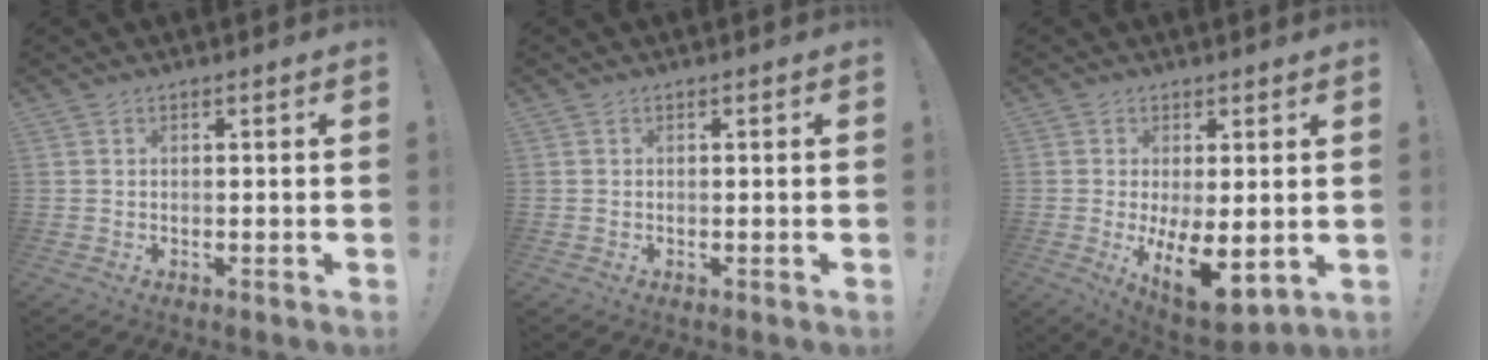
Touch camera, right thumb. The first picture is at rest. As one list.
[{"total": 0.0}, {"total": 11.3, "force": [-1.0, 4.6, 10.3], "torque": [-0.128, -0.015, -0.002]}]